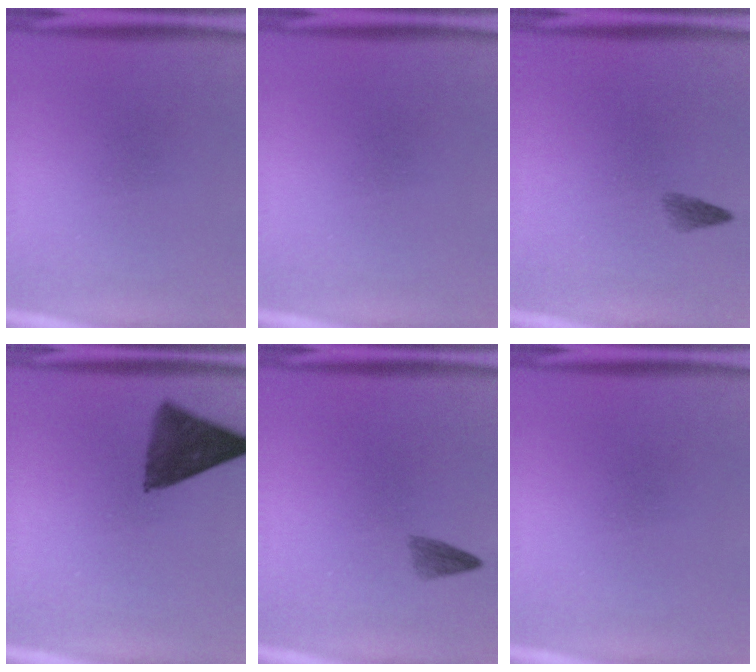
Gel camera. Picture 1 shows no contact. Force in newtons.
{"total": 0.0}
{"total": 1.5}
{"total": 9.8}
{"total": 1.7}
{"total": 0.0}